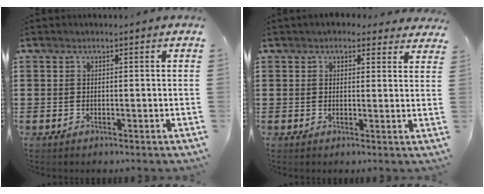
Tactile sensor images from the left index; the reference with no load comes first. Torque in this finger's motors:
{"motor_torque": [2.14, 0.00, 0.21, 0.04]}